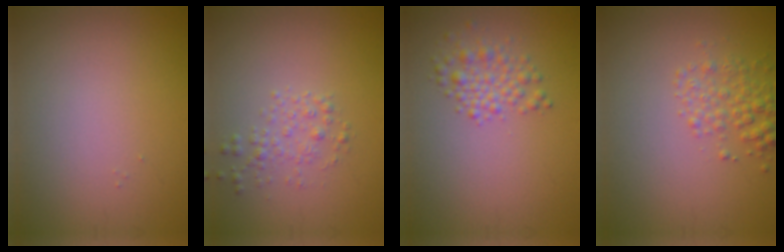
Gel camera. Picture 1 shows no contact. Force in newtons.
{"total": 1.6, "press": 1.6, "slide": 0.0}
{"total": 2.6, "press": 2.6, "slide": 0.1}
{"total": 2.5, "press": 2.5, "slide": 0.1}